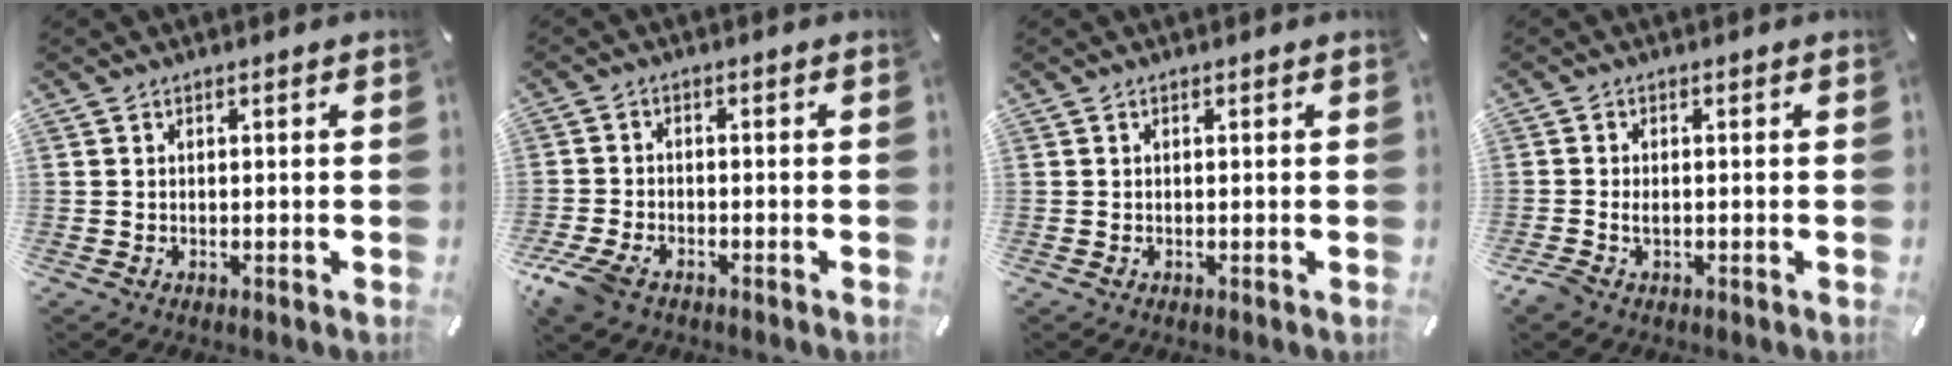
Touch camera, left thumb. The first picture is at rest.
{"total": 5.3, "force": [-3.5, 2.8, 2.8], "torque": [-0.073, 0.008, -0.070]}
{"total": 0.0}
{"total": 2.0, "force": [-0.6, 1.3, 1.4], "torque": [-0.032, 0.000, -0.013]}